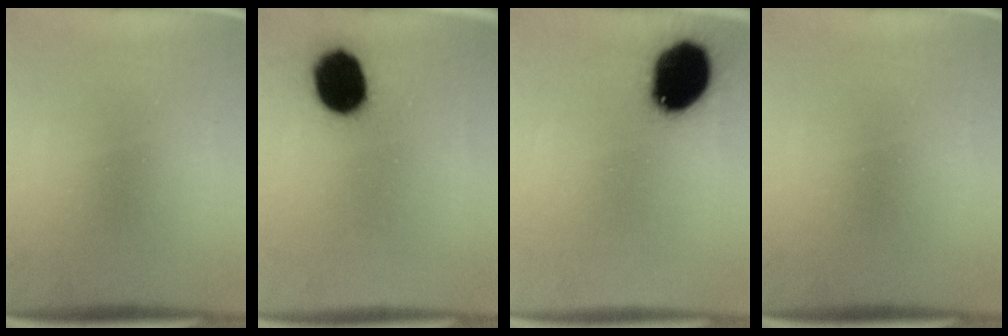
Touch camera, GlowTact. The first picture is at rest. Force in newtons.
{"total": 12.5}
{"total": 18.6}
{"total": 0.0}